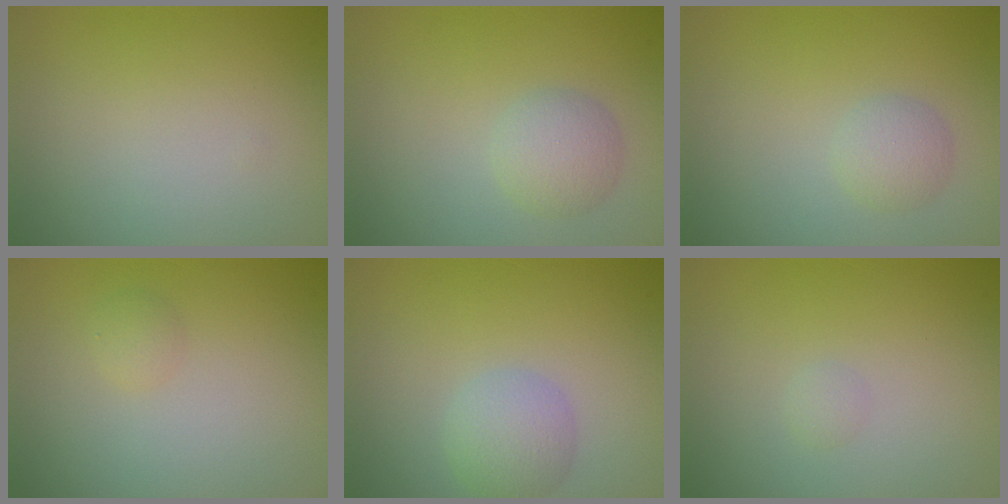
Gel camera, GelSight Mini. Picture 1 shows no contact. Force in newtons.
{"total": 2.5, "press": 2.5, "slide": 0.1}
{"total": 1.7, "press": 1.7, "slide": 0.1}
{"total": 0.9, "press": 0.9, "slide": 0.1}
{"total": 2.8, "press": 2.8, "slide": 0.2}
{"total": 0.6, "press": 0.6, "slide": 0.0}